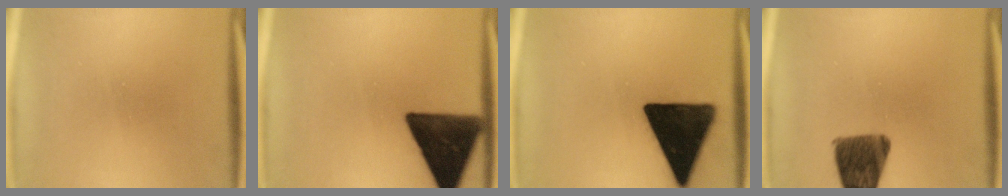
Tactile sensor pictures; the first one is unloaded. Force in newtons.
{"total": 15.2}
{"total": 17.5}
{"total": 10.6}